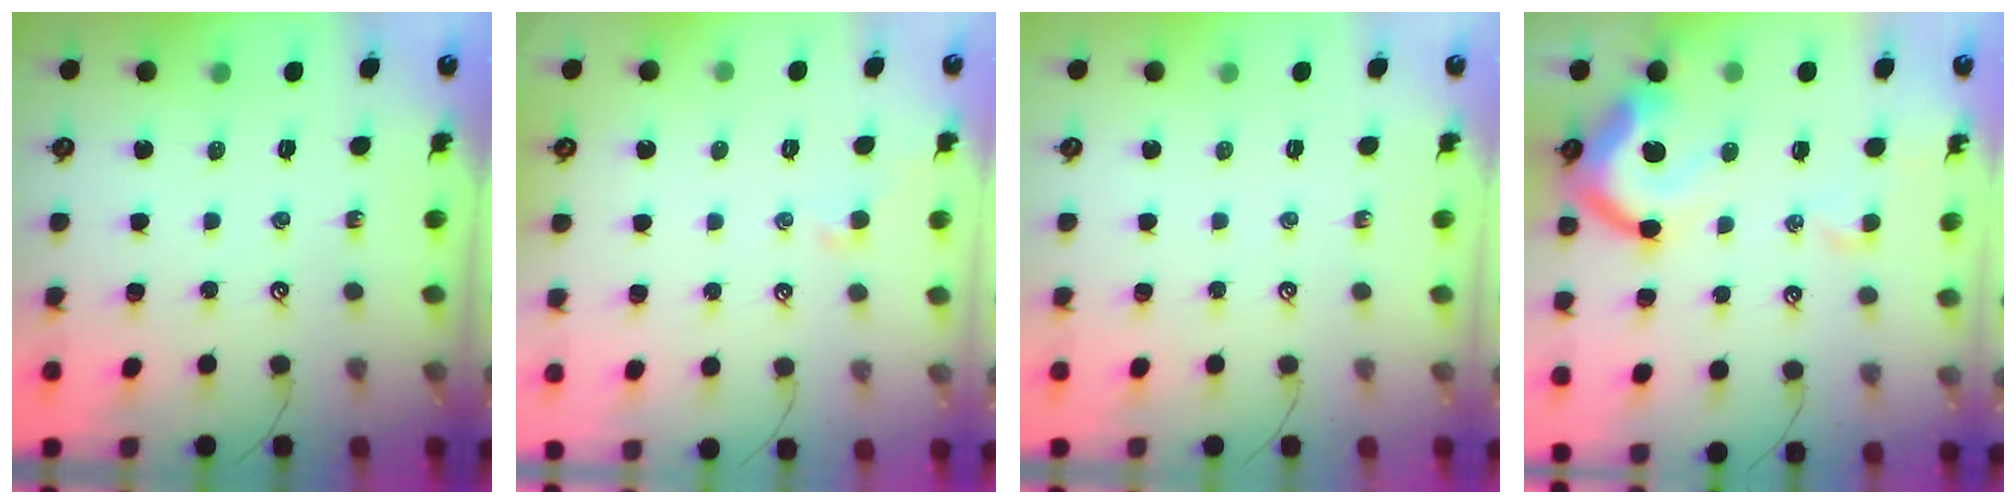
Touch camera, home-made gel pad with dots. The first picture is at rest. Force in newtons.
{"total": 0.0}
{"total": 0.0}
{"total": 14.2, "press": 14.1, "slide": 2.1}